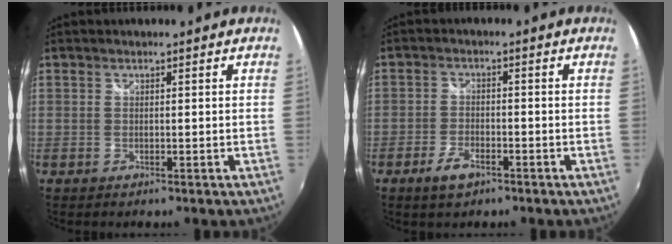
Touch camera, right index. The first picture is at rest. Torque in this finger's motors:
{"motor_torque": [0.32, -0.31, 0.07, 0.00]}